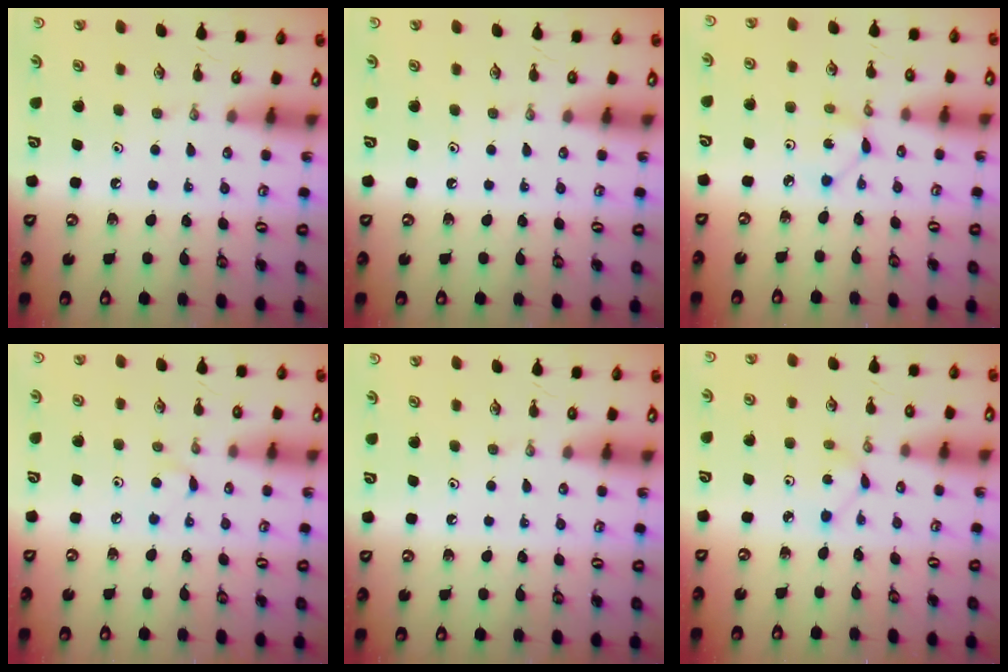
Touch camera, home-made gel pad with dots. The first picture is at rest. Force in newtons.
{"total": 0.0}
{"total": 1.3, "press": 1.3, "slide": 0.0}
{"total": 3.9, "press": 3.9, "slide": 0.5}
{"total": 0.0}
{"total": 2.8, "press": 2.8, "slide": 0.1}